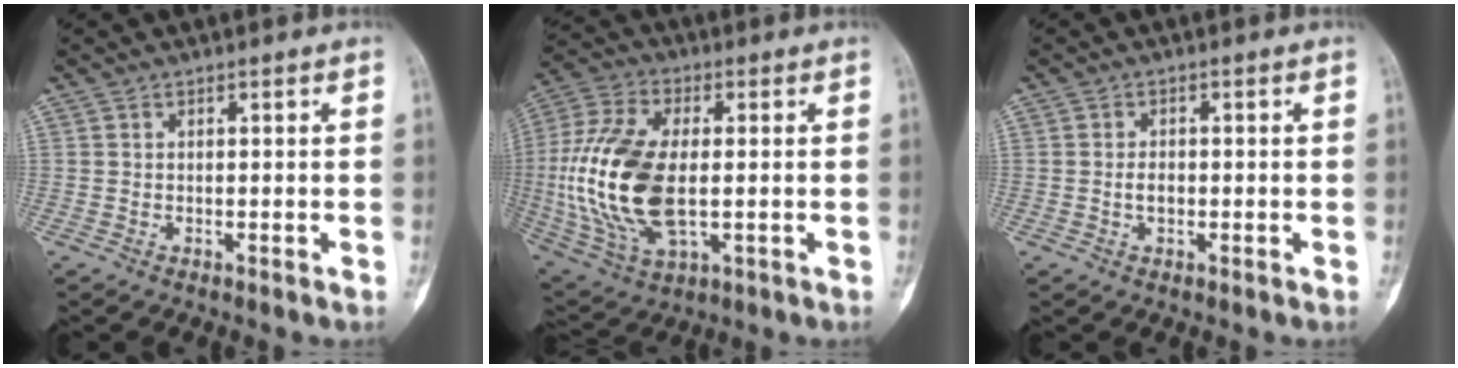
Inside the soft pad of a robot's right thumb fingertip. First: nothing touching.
{"total": 20.9, "force": [-0.8, 10.9, 17.8], "torque": [-0.386, -0.005, -0.007]}
{"total": 2.2, "force": [-0.3, 1.4, 1.6], "torque": [-0.026, 0.004, -0.006]}